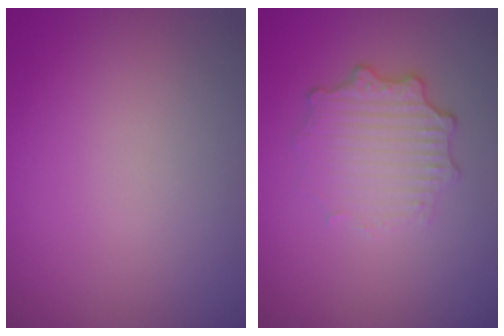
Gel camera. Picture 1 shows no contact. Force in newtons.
{"total": 3.3, "press": 2.7, "slide": 1.9}